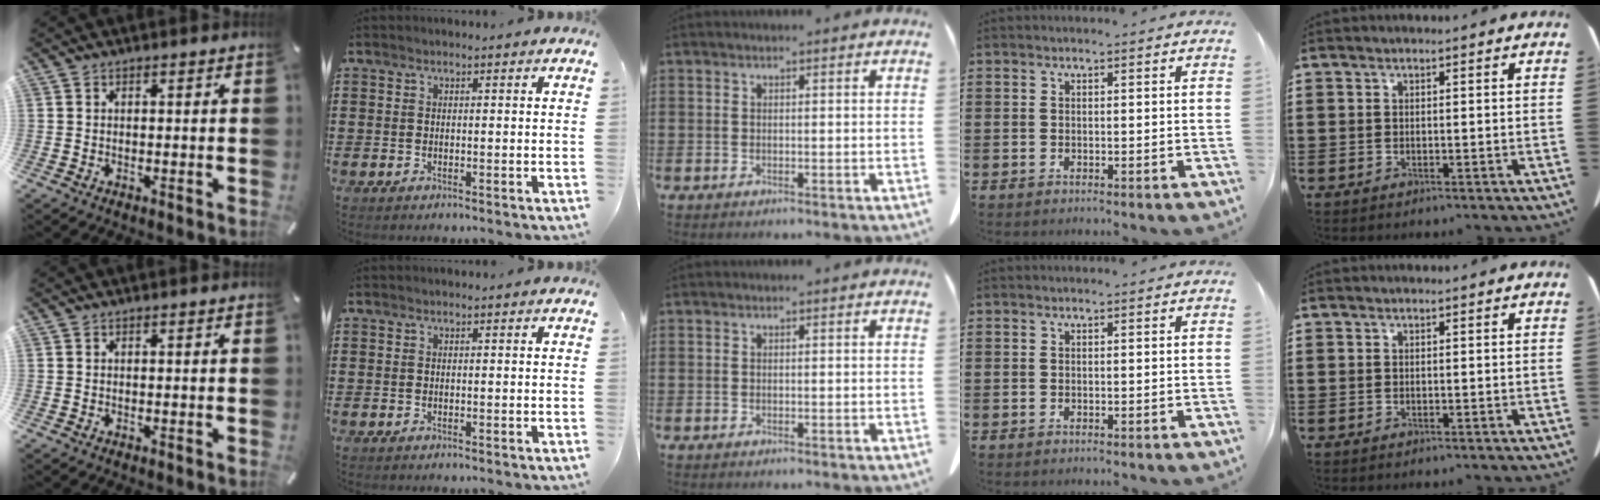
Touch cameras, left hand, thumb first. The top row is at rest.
{}